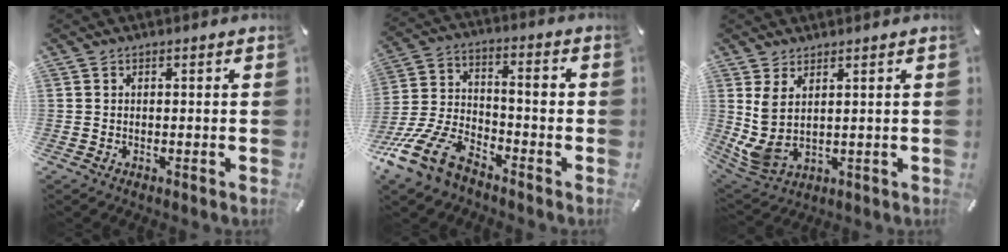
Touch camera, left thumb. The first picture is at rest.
{"total": 14.6, "force": [-9.9, 6.9, 8.2], "torque": [-0.163, 0.045, -0.182]}
{"total": 5.3, "force": [2.4, 2.2, 4.2], "torque": [-0.113, -0.034, 0.042]}